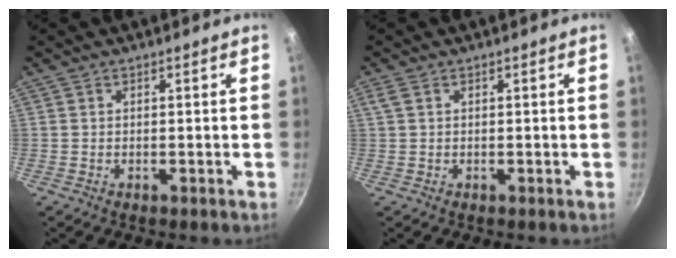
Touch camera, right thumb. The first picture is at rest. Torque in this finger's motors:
{"motor_torque": [-0.02, -0.02, 0.00, 0.00, 0.02]}